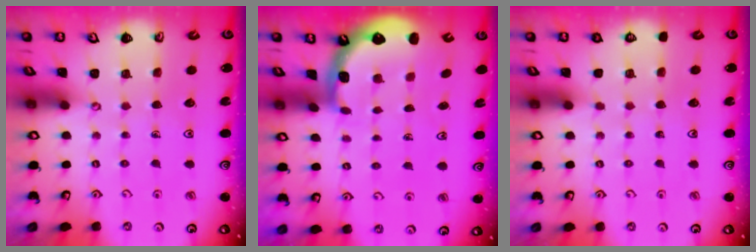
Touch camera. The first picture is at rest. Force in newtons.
{"total": 1.4, "press": 1.4, "slide": 0.1}
{"total": 0.0}